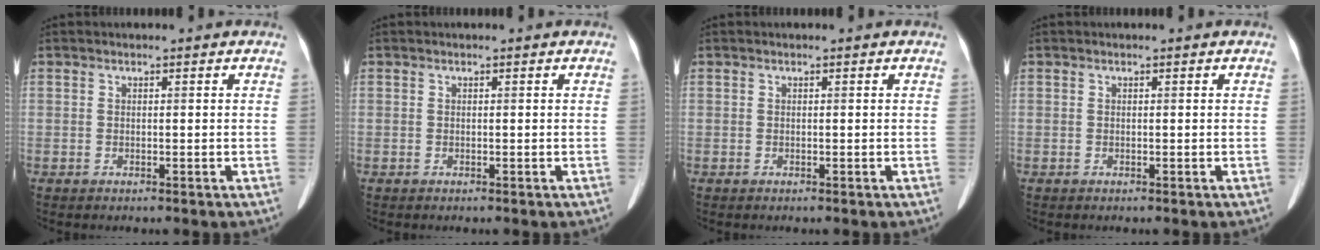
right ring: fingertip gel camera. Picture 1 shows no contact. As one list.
[{"total": 0.0}, {"total": 0.0}, {"total": 0.0}]